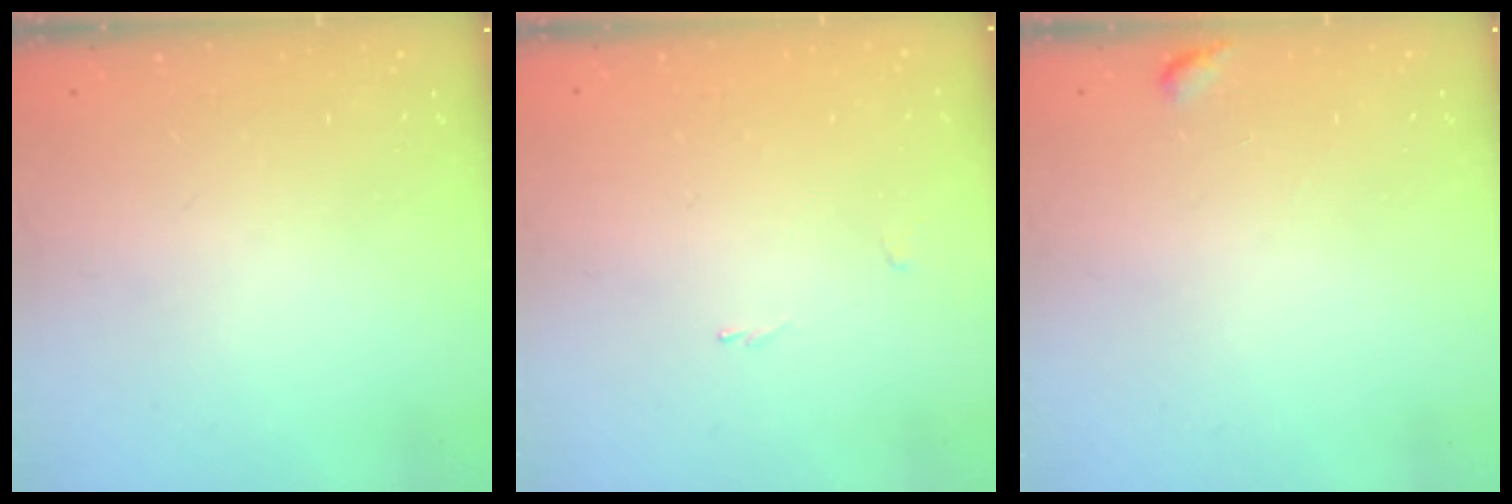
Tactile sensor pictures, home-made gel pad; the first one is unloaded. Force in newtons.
{"total": 0.8, "press": 0.7, "slide": 0.4}
{"total": 3.5, "press": 3.5, "slide": 0.4}